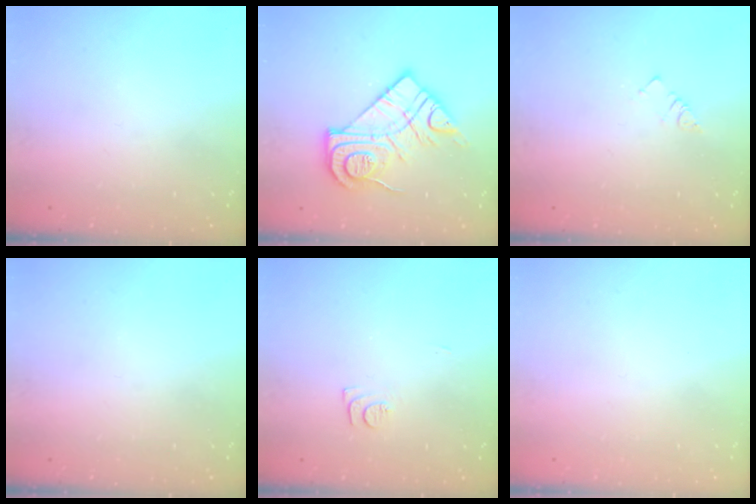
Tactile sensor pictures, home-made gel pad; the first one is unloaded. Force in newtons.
{"total": 16.3, "press": 16.3, "slide": 1.1}
{"total": 2.9, "press": 2.9, "slide": 0.4}
{"total": 0.0}
{"total": 6.2, "press": 6.2, "slide": 0.6}
{"total": 1.6, "press": 1.6, "slide": 0.1}